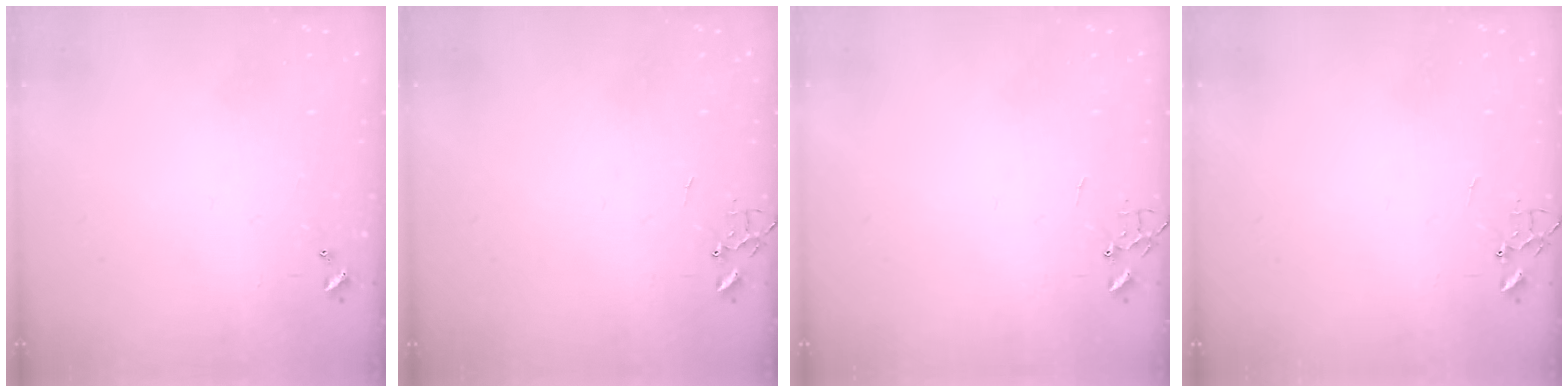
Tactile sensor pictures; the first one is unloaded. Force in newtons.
{"total": 0.0}
{"total": 0.0}
{"total": 0.0}